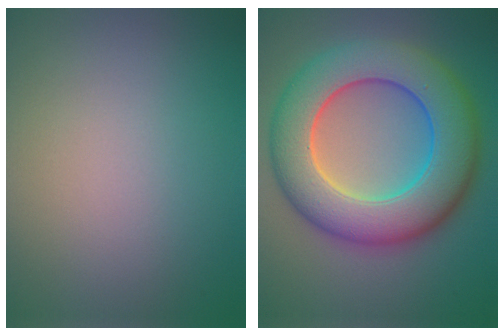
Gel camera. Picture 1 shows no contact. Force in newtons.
{"total": 11.8, "press": 11.8, "slide": 0.5}